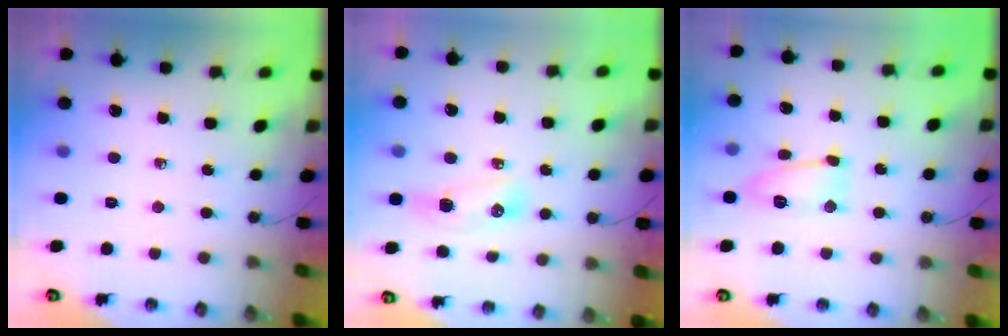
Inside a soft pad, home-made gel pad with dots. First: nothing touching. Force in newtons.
{"total": 9.3, "press": 8.4, "slide": 4.0}
{"total": 9.9, "press": 9.9, "slide": 1.1}